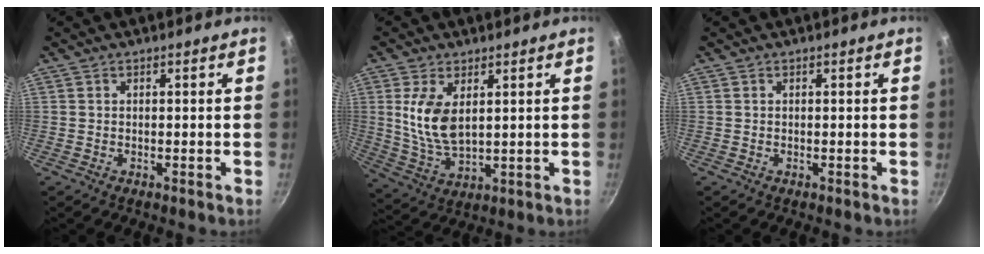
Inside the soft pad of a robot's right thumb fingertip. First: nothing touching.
{"total": 9.6, "force": [2.5, 5.1, 7.8], "torque": [-0.153, -0.023, 0.059]}
{"total": 0.0}